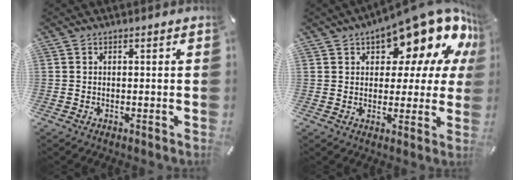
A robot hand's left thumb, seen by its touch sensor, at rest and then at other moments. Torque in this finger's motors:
{"motor_torque": [2.51, 2.50, 0.51, -0.22, 0.14]}